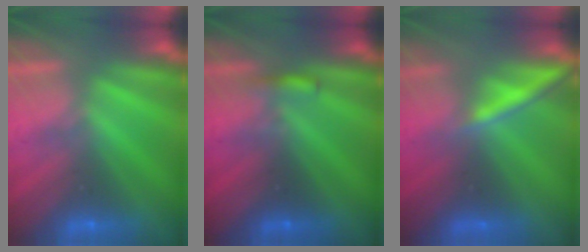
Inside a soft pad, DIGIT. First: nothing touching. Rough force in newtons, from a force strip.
{"total": 3.5}
{"total": 2.2}